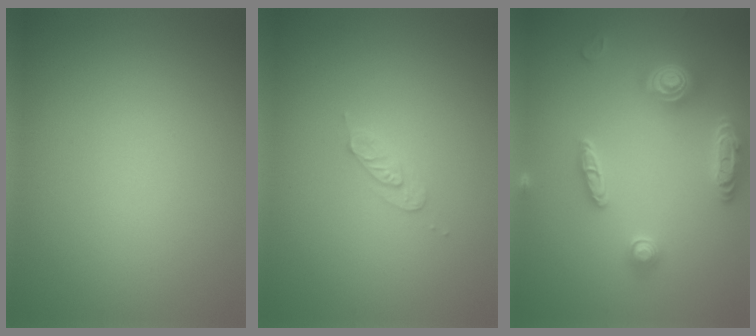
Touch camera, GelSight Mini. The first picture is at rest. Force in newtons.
{"total": 1.4, "press": 1.4, "slide": 0.2}
{"total": 4.2, "press": 4.1, "slide": 1.0}